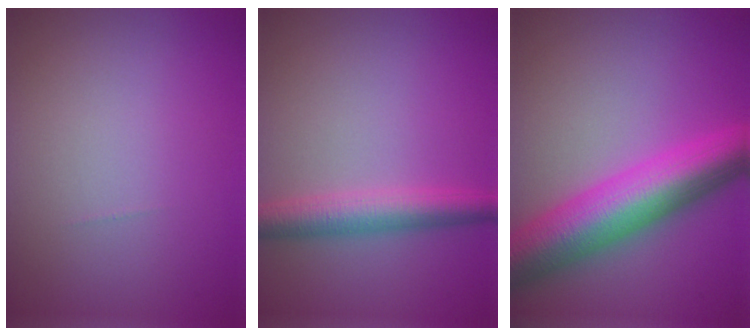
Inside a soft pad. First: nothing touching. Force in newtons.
{"total": 3.8, "press": 3.8, "slide": 0.1}
{"total": 9.4, "press": 9.4, "slide": 0.3}